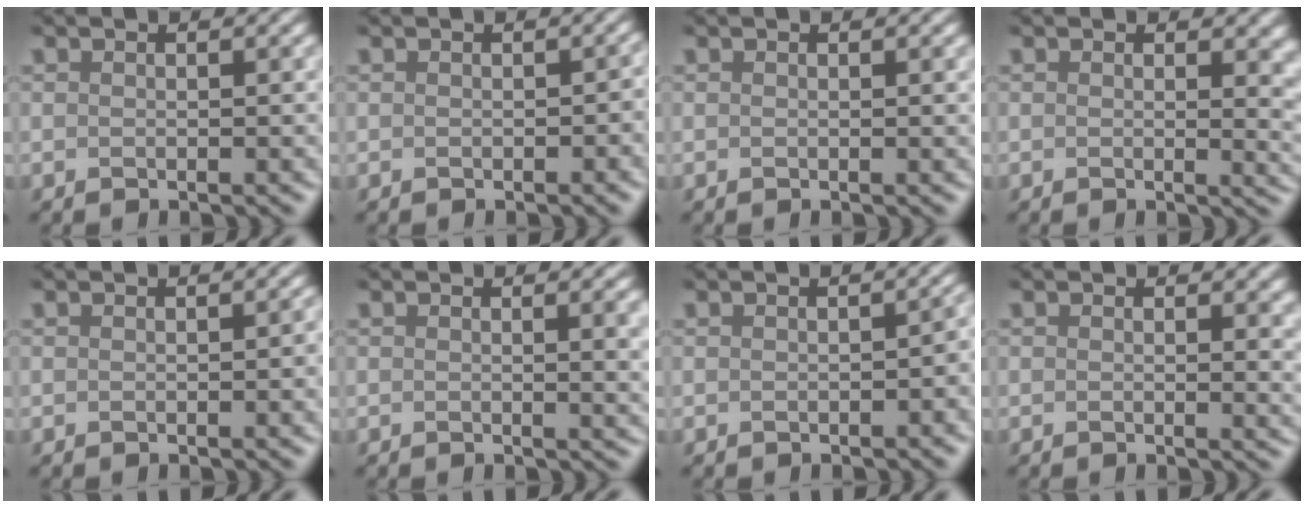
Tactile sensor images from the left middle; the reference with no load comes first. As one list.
[{"total": 0.8, "force": [-0.4, 0.3, 0.6], "torque": [-0.008, 0.002, -0.005]}, {"total": 0.0}, {"total": 4.0, "force": [0.5, 1.8, 3.5], "torque": [-0.030, 0.003, 0.002]}, {"total": 1.2, "force": [-0.4, 0.5, 1.0], "torque": [-0.008, 0.009, -0.009]}, {"total": 2.6, "force": [0.6, 1.2, 2.3], "torque": [-0.016, 0.003, -0.001]}, {"total": 2.3, "force": [-1.0, 0.9, 1.8], "torque": [-0.016, 0.000, -0.010]}, {"total": 1.4, "force": [0.5, 0.5, 1.2], "torque": [-0.015, -0.004, 0.004]}]